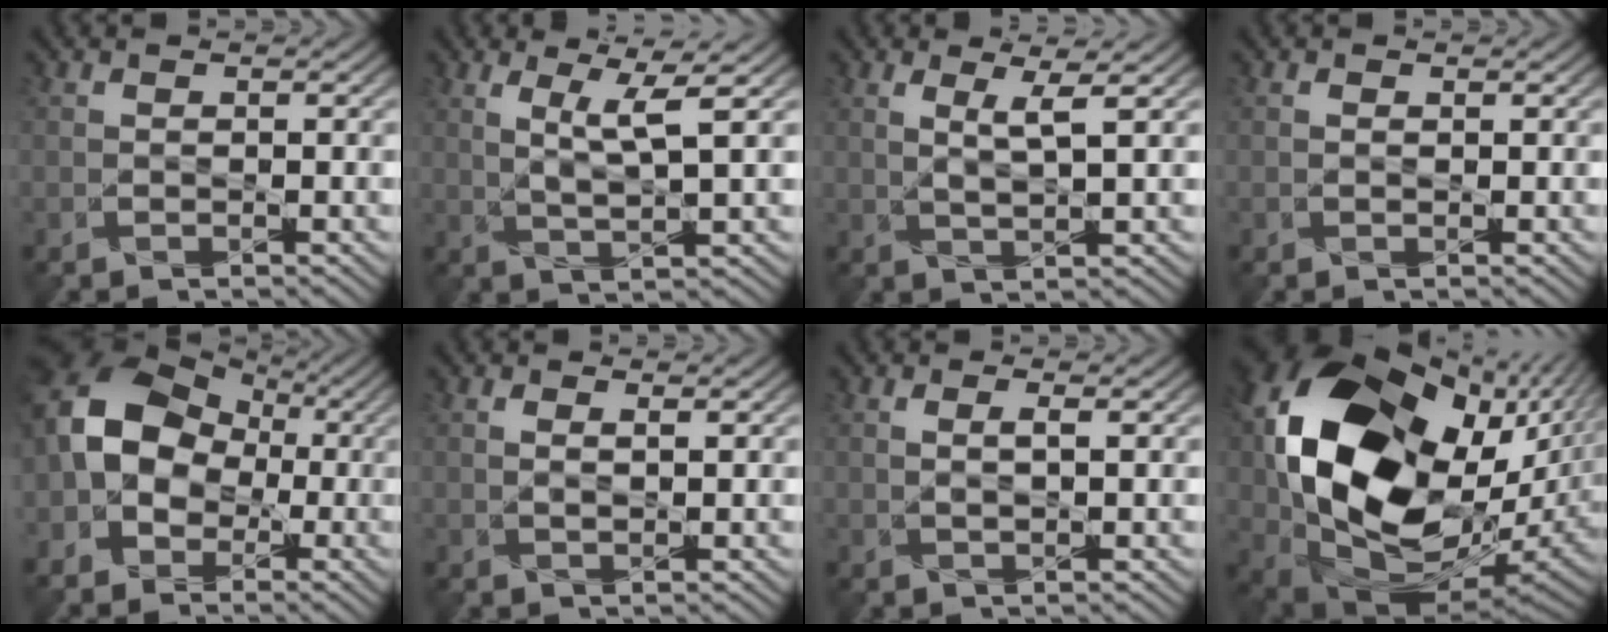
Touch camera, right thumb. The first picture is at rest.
{"total": 4.4, "force": [2.0, 0.1, 3.9], "torque": [-0.091, -0.003, 0.046]}
{"total": 3.1, "force": [1.6, 0.0, 2.6], "torque": [-0.059, -0.002, 0.035]}
{"total": 0.0}
{"total": 10.5, "force": [-0.2, 8.0, 6.7], "torque": [-0.147, 0.007, -0.024]}
{"total": 1.4, "force": [0.7, 0.2, 1.1], "torque": [-0.027, -0.001, 0.018]}
{"total": 1.5, "force": [0.5, 0.1, 1.4], "torque": [-0.033, -0.001, 0.014]}
{"total": 22.6, "force": [3.5, 15.5, 16.1], "torque": [-0.380, -0.030, 0.092]}